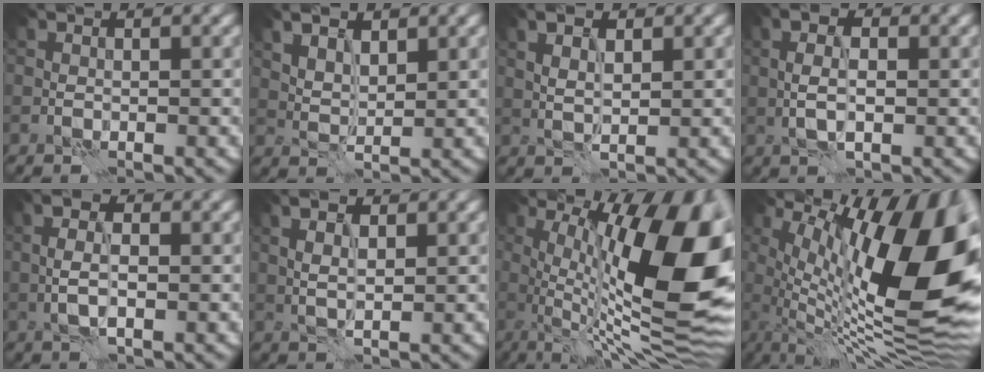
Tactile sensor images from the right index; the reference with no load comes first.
{"total": 3.9, "force": [2.3, 2.0, 2.5], "torque": [-0.046, 0.008, 0.036]}
{"total": 2.9, "force": [1.2, 1.3, 2.3], "torque": [-0.038, 0.001, 0.022]}
{"total": 4.1, "force": [0.2, 2.0, 3.5], "torque": [-0.072, 0.006, -0.001]}
{"total": 3.8, "force": [-0.2, 1.8, 3.4], "torque": [-0.078, 0.007, -0.007]}
{"total": 3.2, "force": [1.1, 1.4, 2.6], "torque": [-0.046, 0.003, 0.014]}
{"total": 16.7, "force": [1.2, 5.3, 15.7], "torque": [-0.210, 0.016, 0.017]}
{"total": 17.2, "force": [2.3, 6.7, 15.7], "torque": [-0.230, 0.009, 0.041]}